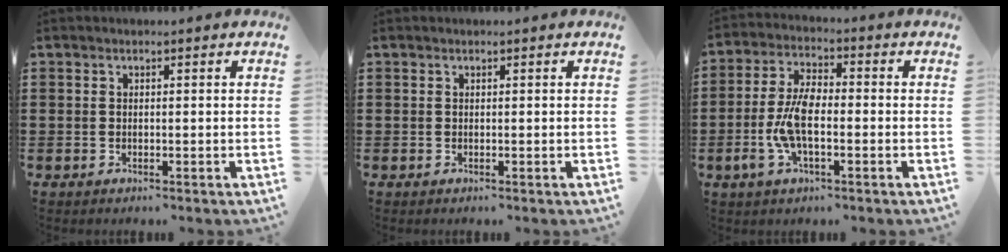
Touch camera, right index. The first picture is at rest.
{"total": 0.0}
{"total": 7.8, "force": [-1.8, 3.1, 6.9], "torque": [-0.166, -0.012, -0.040]}